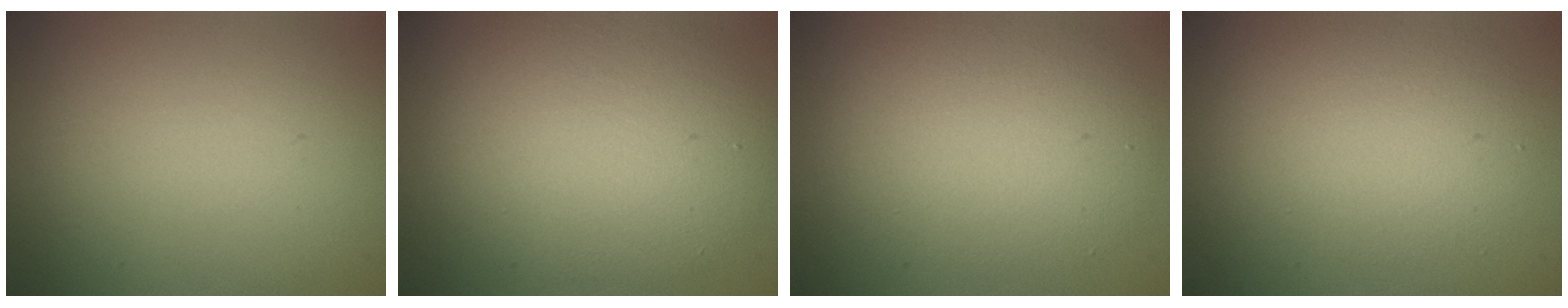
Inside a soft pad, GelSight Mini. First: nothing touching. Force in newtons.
{"total": 7.4, "press": 7.4, "slide": 0.2}
{"total": 6.0, "press": 6.0, "slide": 0.4}
{"total": 4.6, "press": 4.5, "slide": 0.4}